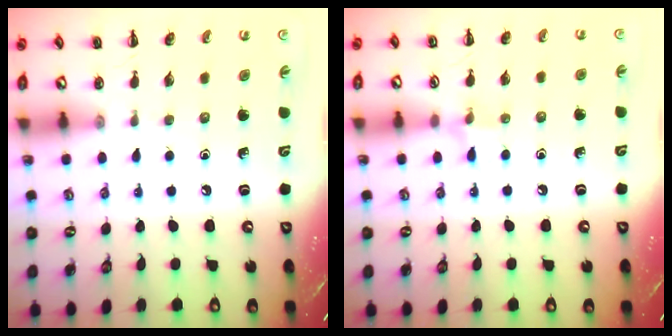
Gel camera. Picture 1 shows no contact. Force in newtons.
{"total": 5.5, "press": 5.3, "slide": 1.4}